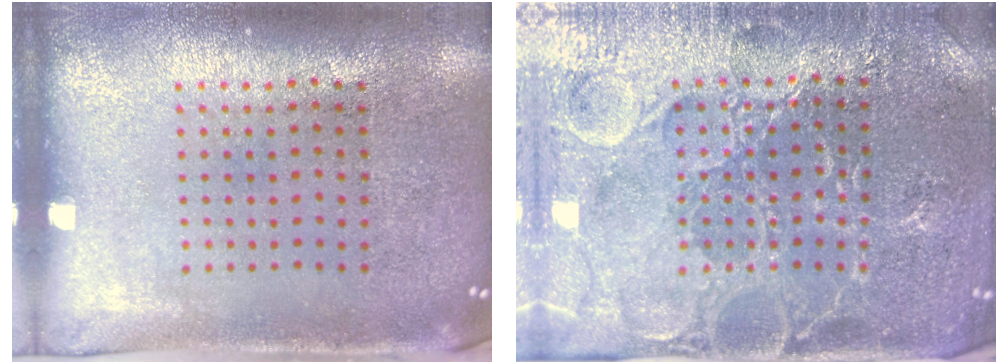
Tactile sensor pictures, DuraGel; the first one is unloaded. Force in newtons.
{"total": 4.5, "press": 4.4, "slide": 0.9}